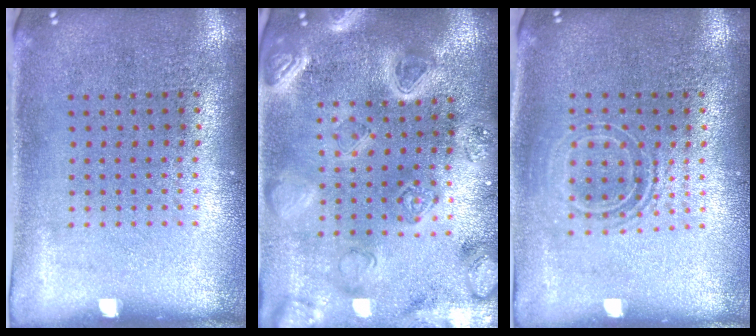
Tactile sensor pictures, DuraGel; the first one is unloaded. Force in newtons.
{"total": 4.1, "press": 3.7, "slide": 1.7}
{"total": 1.5, "press": 1.2, "slide": 0.9}